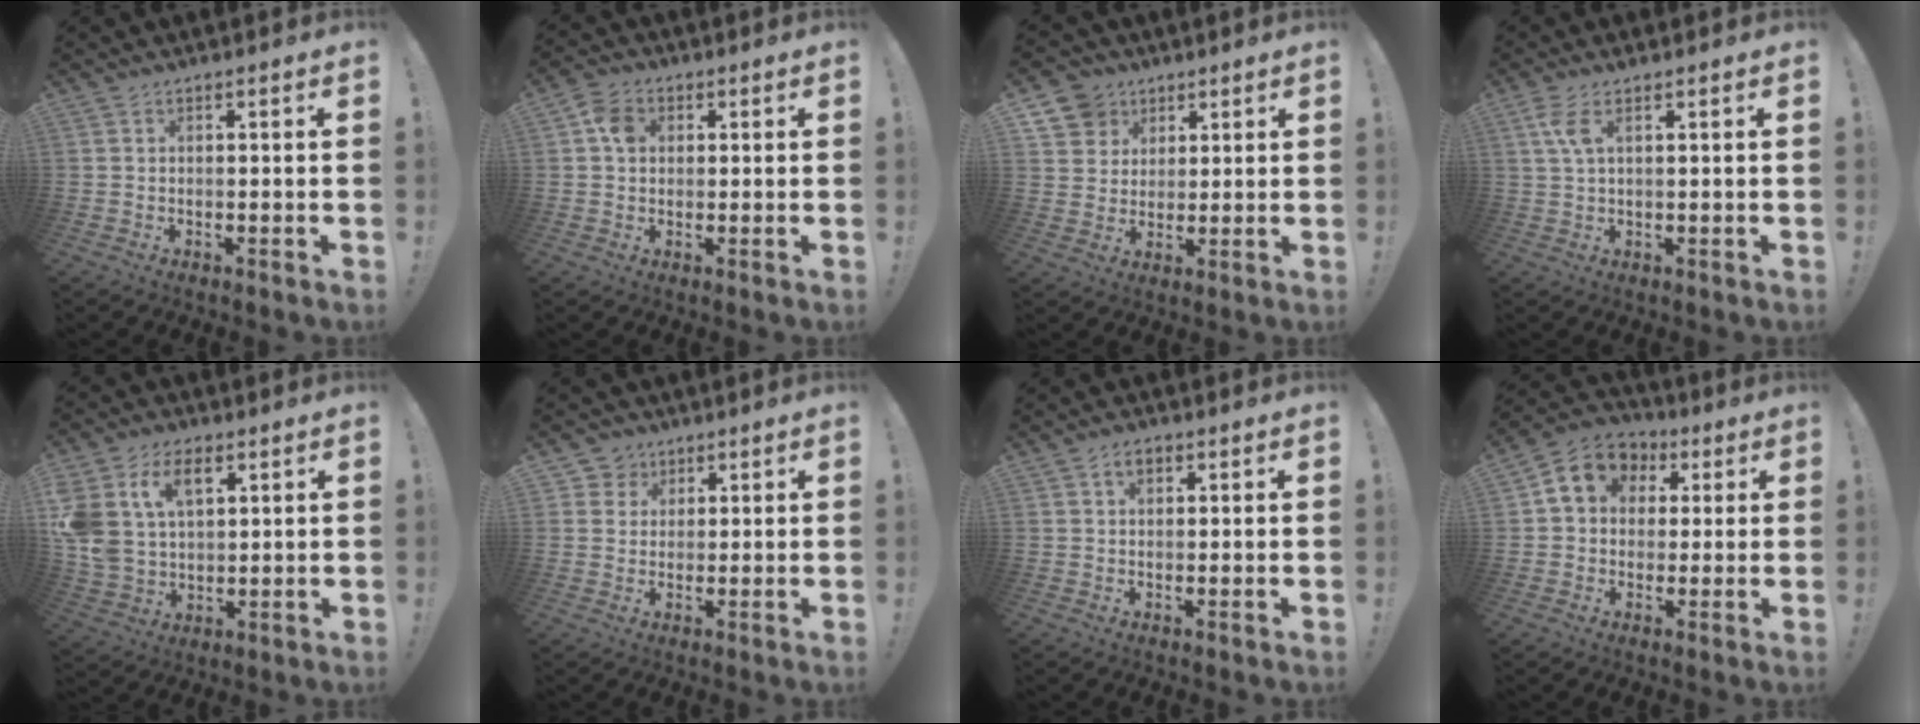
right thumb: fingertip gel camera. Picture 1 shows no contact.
{"total": 5.7, "force": [1.1, 4.4, 3.4], "torque": [-0.053, 0.012, 0.022]}
{"total": 8.9, "force": [4.5, 7.4, 1.7], "torque": [-0.025, -0.031, 0.091]}
{"total": 4.6, "force": [1.8, 1.4, 3.9], "torque": [-0.073, -0.002, 0.032]}
{"total": 14.4, "force": [6.4, 9.8, 8.5], "torque": [-0.166, -0.027, 0.122]}
{"total": 4.7, "force": [2.3, 4.1, 0.4], "torque": [-0.002, -0.014, 0.042]}
{"total": 3.4, "force": [1.4, 2.1, 2.2], "torque": [-0.031, 0.002, 0.024]}
{"total": 10.4, "force": [2.7, 8.7, 5.0], "torque": [-0.072, 0.003, 0.057]}